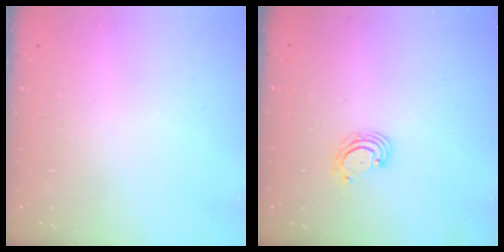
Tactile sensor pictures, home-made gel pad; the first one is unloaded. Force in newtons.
{"total": 3.1, "press": 3.1, "slide": 0.6}